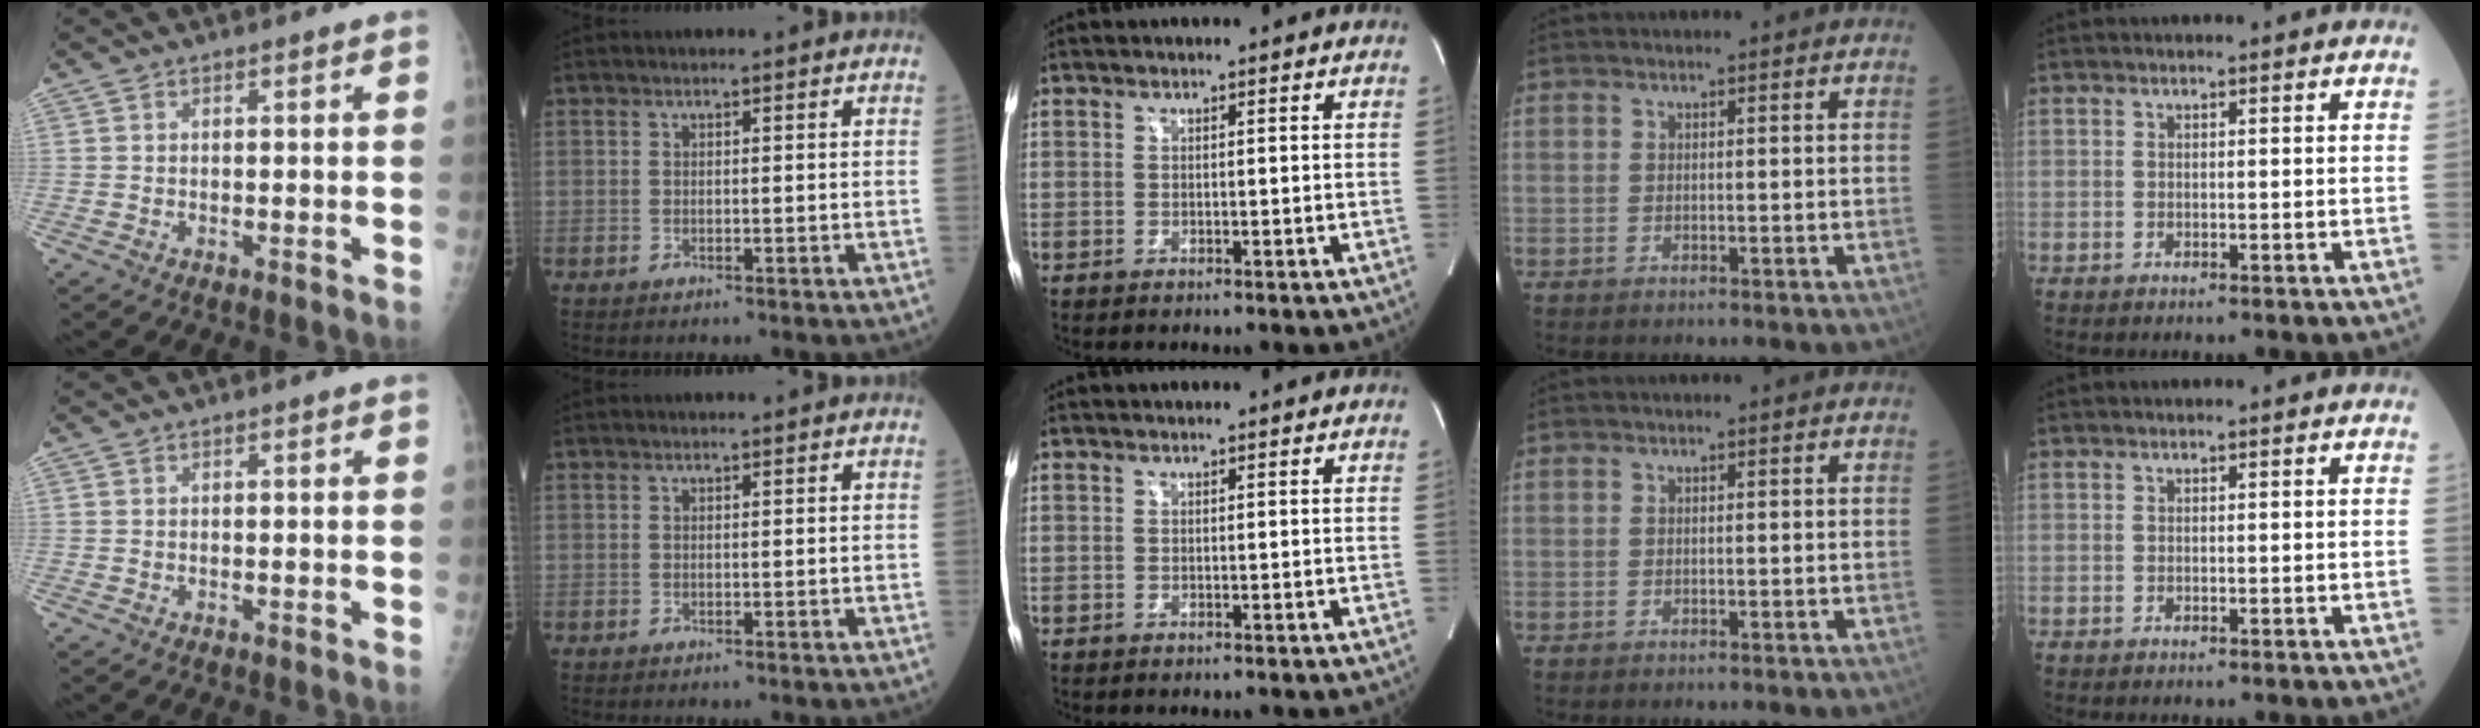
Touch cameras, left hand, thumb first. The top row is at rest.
{}